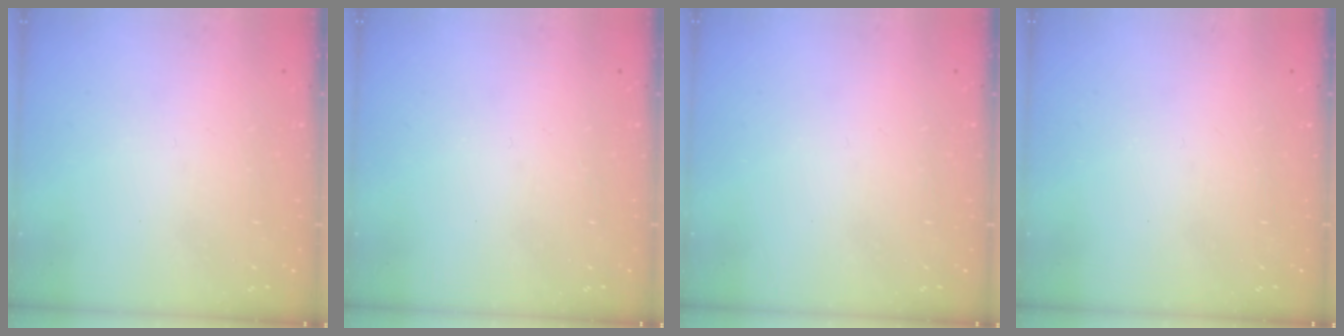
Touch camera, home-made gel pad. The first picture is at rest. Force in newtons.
{"total": 0.0}
{"total": 0.0}
{"total": 0.0}